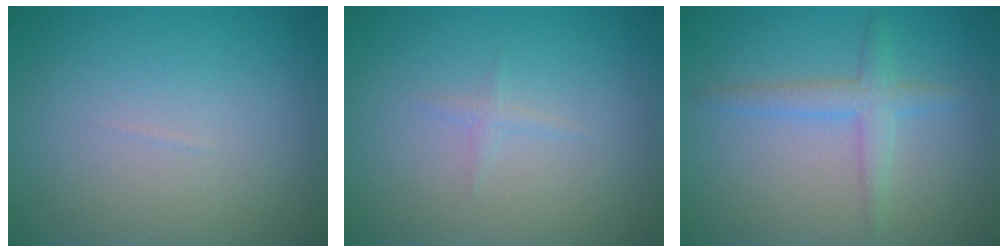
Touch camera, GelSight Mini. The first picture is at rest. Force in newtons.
{"total": 0.8, "press": 0.8, "slide": 0.1}
{"total": 2.3, "press": 2.3, "slide": 0.1}